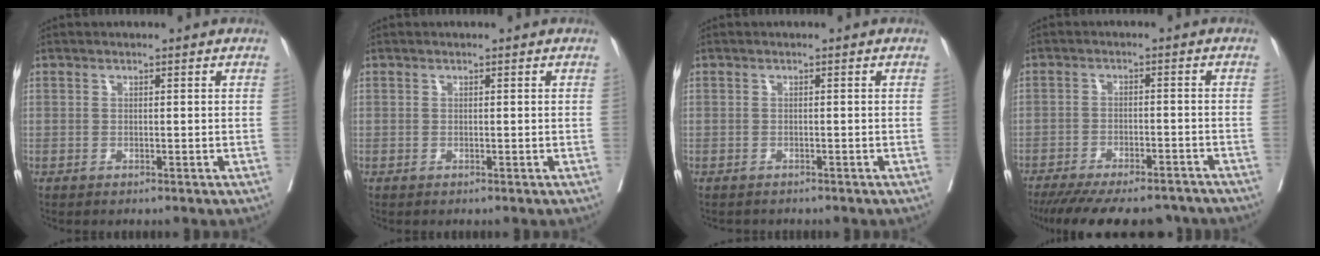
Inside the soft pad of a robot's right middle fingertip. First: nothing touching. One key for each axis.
{"total": 0.0}
{"total": 1.5, "fx": -1.4, "fy": 0.5, "fz": 0.3, "tx": -0.010, "ty": -0.002, "tz": -0.019}
{"total": 17.6, "fx": -15.2, "fy": 4.8, "fz": 7.4, "tx": -0.147, "ty": -0.021, "tz": -0.207}